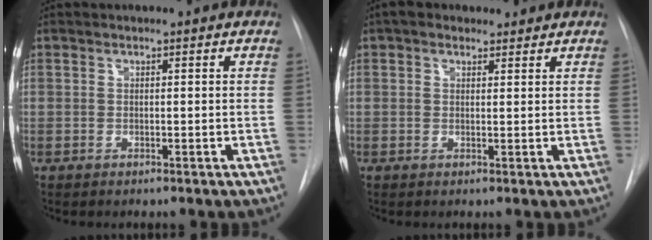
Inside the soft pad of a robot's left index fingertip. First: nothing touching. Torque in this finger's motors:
{"motor_torque": [0.13, -0.30, -0.27, 0.01]}